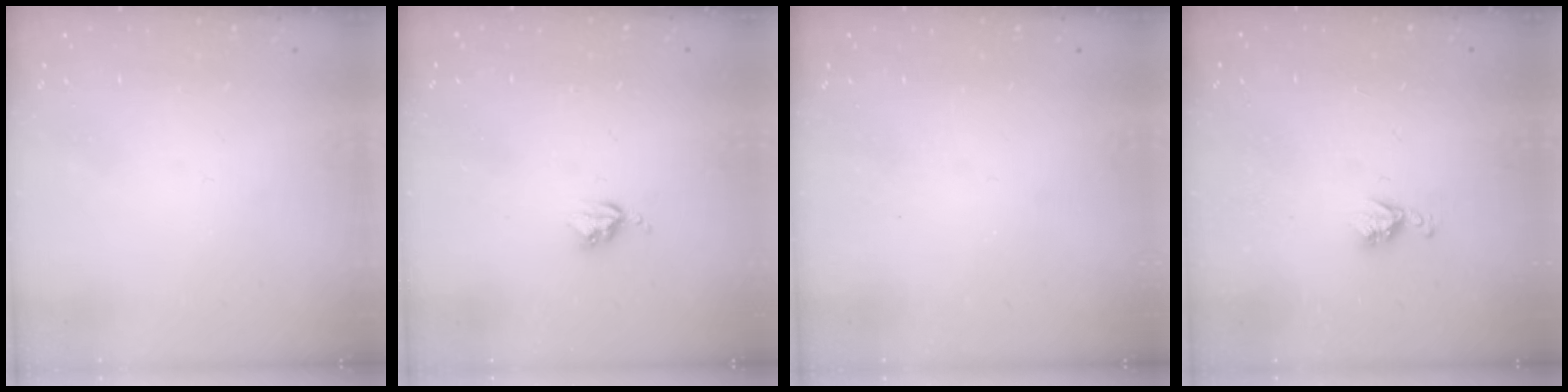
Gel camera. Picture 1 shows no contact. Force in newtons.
{"total": 3.9, "press": 3.9, "slide": 0.5}
{"total": 0.0}
{"total": 5.8, "press": 5.7, "slide": 0.7}